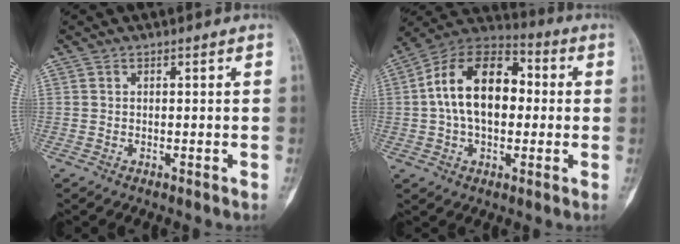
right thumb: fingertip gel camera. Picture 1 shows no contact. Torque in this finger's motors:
{"motor_torque": [0.58, 0.70, 0.73, -0.19, 0.34]}